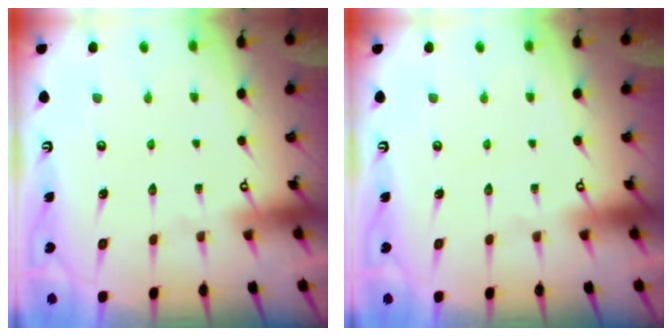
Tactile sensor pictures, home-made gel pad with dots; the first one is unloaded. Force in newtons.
{"total": 0.0}